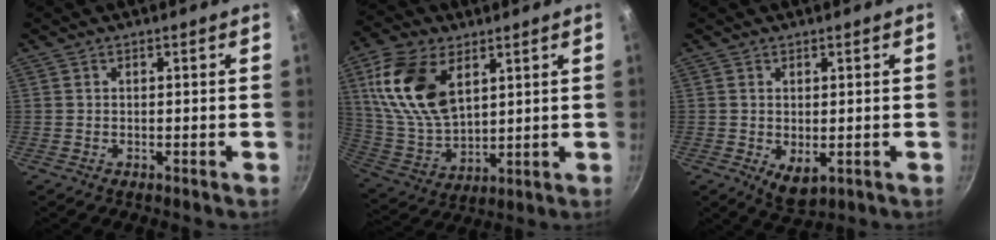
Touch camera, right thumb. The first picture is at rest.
{"total": 17.5, "force": [6.7, 10.2, 12.6], "torque": [-0.229, -0.021, 0.143]}
{"total": 4.3, "force": [-0.4, 2.4, 3.6], "torque": [-0.050, -0.015, 0.001]}